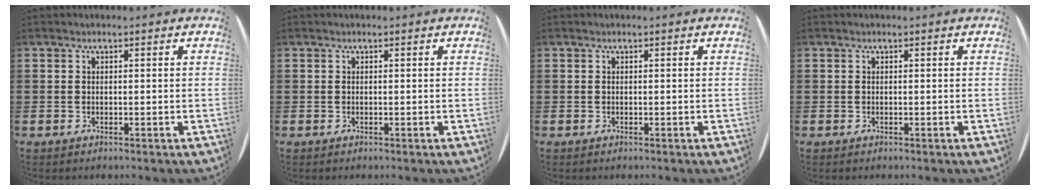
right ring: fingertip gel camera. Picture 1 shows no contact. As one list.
[{"total": 0.0}, {"total": 0.0}, {"total": 0.0}]